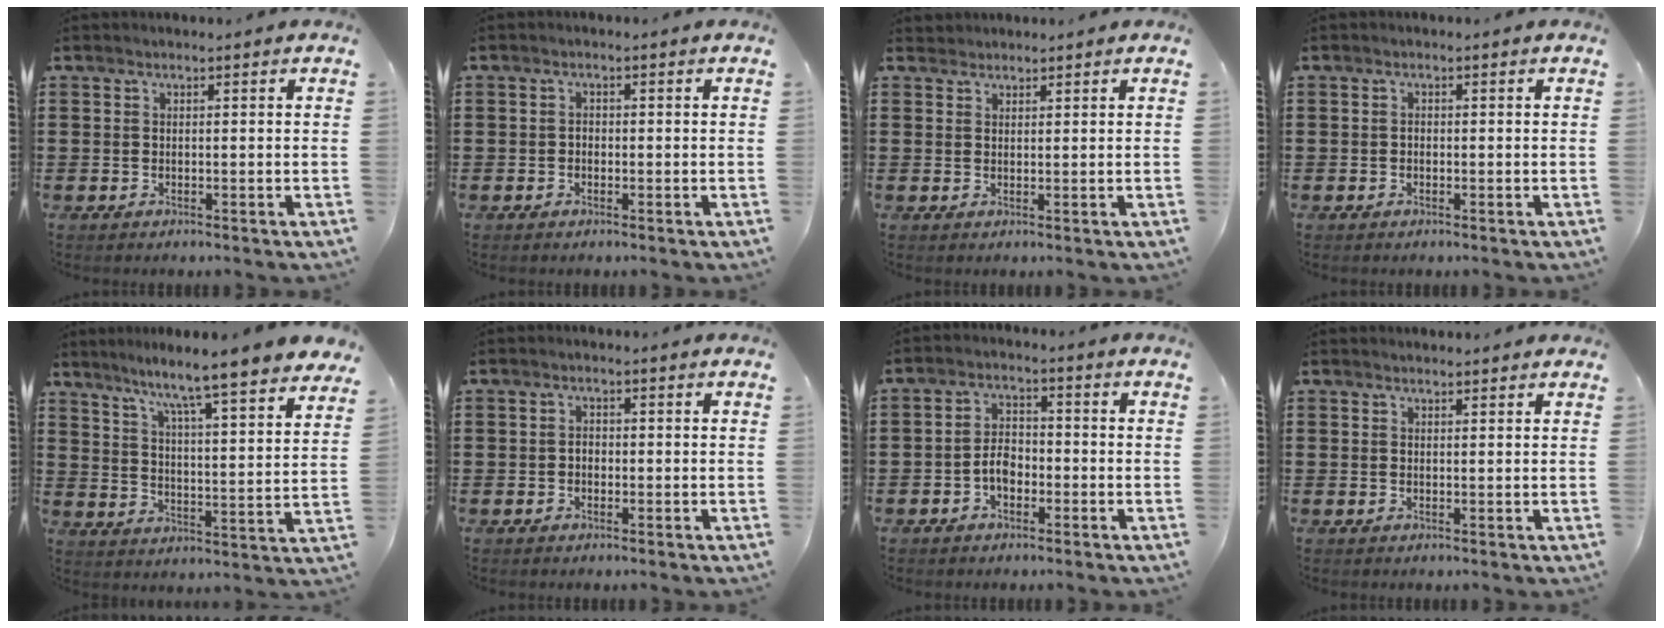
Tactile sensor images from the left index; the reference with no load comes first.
{"total": 1.0, "force": [-0.5, 0.6, 0.5], "torque": [-0.014, 0.000, -0.011]}
{"total": 1.3, "force": [1.2, 0.4, -0.1], "torque": [-0.003, 0.002, 0.026]}
{"total": 0.6, "force": [-0.4, 0.4, 0.3], "torque": [-0.008, -0.001, -0.007]}
{"total": 6.5, "force": [5.9, -1.4, 2.5], "torque": [-0.066, -0.058, 0.087]}
{"total": 1.3, "force": [-0.3, 0.9, 0.9], "torque": [-0.020, 0.003, -0.008]}
{"total": 3.7, "force": [-1.5, 2.3, 2.6], "torque": [-0.063, 0.001, -0.035]}
{"total": 0.9, "force": [0.9, 0.3, 0.0], "torque": [-0.003, 0.003, 0.016]}